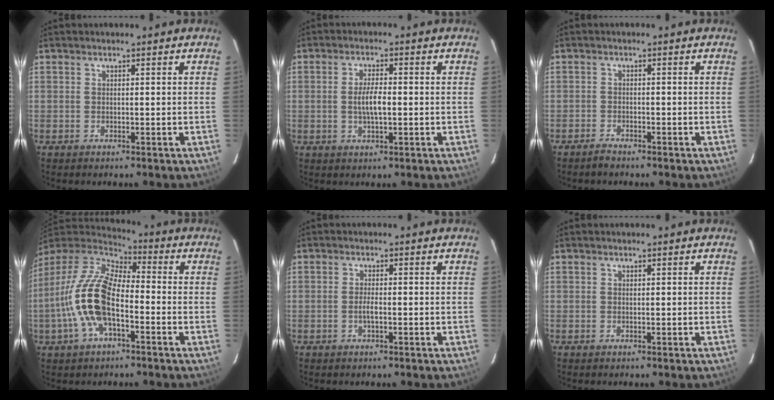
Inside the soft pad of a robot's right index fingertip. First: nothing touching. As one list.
[{"total": 4.5, "force": [-0.5, 1.3, 4.2], "torque": [-0.080, 0.000, -0.006]}, {"total": 1.8, "force": [-1.7, 0.4, 0.3], "torque": [-0.016, -0.002, -0.033]}, {"total": 16.6, "force": [-4.6, 7.4, 14.1], "torque": [-0.287, 0.001, -0.095]}, {"total": 1.6, "force": [-0.4, 0.3, 1.6], "torque": [-0.031, 0.002, -0.008]}, {"total": 0.0}]